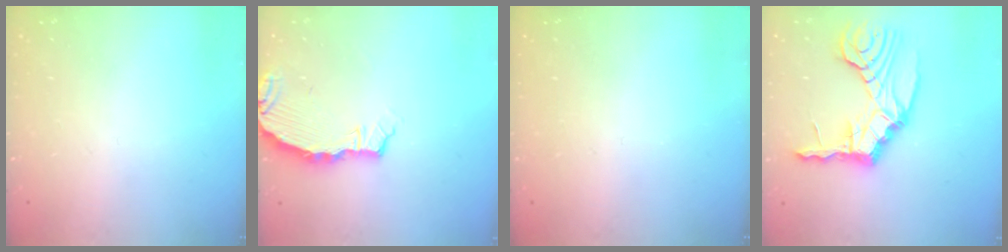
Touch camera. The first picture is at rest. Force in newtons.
{"total": 4.5, "press": 4.4, "slide": 0.4}
{"total": 0.0}
{"total": 13.9, "press": 13.8, "slide": 1.7}